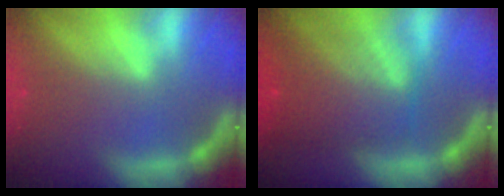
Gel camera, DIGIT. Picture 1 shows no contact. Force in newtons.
{"total": 8.0}